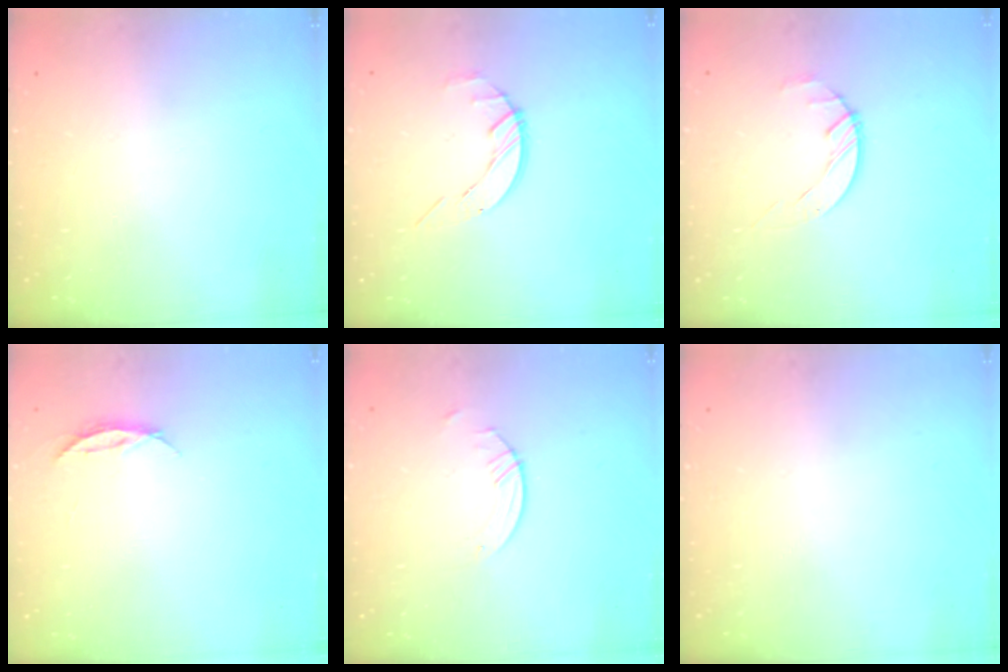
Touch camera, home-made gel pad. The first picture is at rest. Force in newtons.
{"total": 3.6, "press": 3.6, "slide": 0.4}
{"total": 1.4, "press": 1.4, "slide": 0.2}
{"total": 4.0, "press": 3.9, "slide": 0.4}
{"total": 0.8, "press": 0.8, "slide": 0.2}
{"total": 0.0}